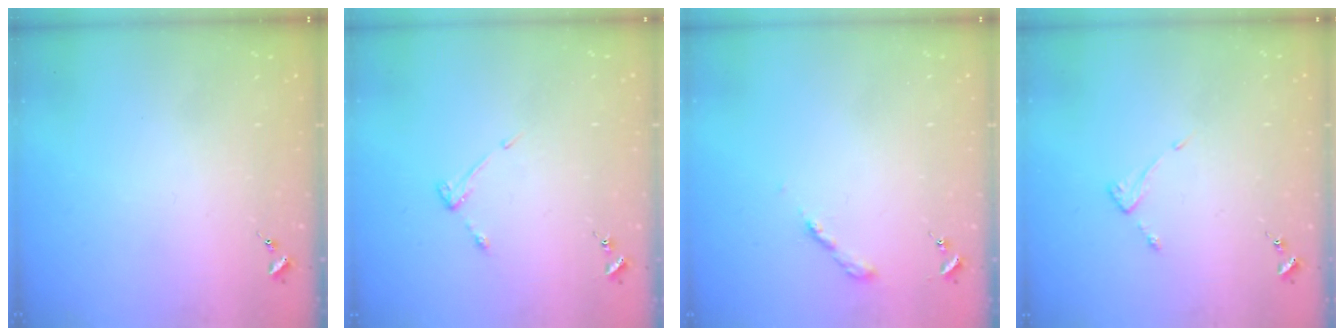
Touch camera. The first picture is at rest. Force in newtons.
{"total": 3.2, "press": 3.1, "slide": 0.5}
{"total": 3.1, "press": 3.1, "slide": 0.2}
{"total": 2.6, "press": 2.6, "slide": 0.3}